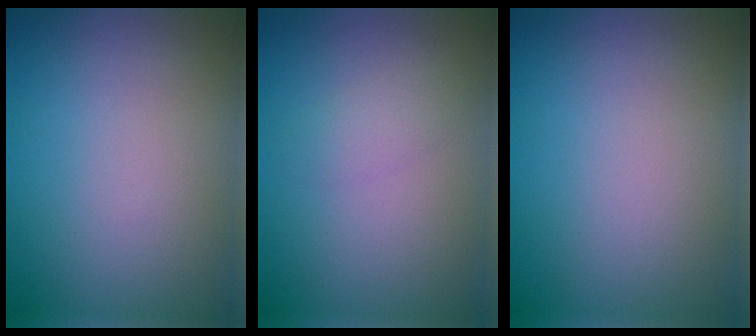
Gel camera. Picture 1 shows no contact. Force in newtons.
{"total": 1.4, "press": 1.4, "slide": 0.0}
{"total": 0.0}